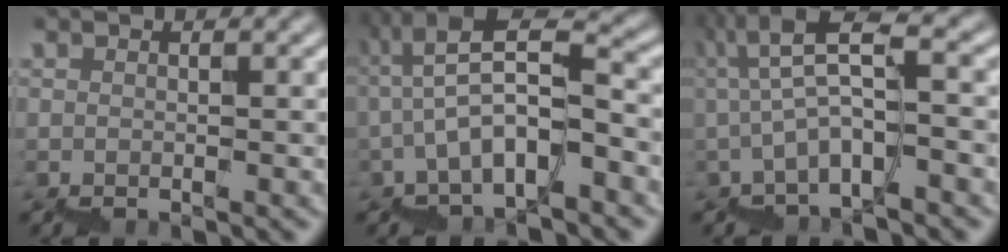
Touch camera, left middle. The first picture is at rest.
{"total": 6.0, "force": [-1.3, 1.8, 5.6], "torque": [-0.096, 0.028, -0.023]}
{"total": 5.4, "force": [-0.7, 1.1, 5.3], "torque": [-0.092, 0.030, -0.013]}